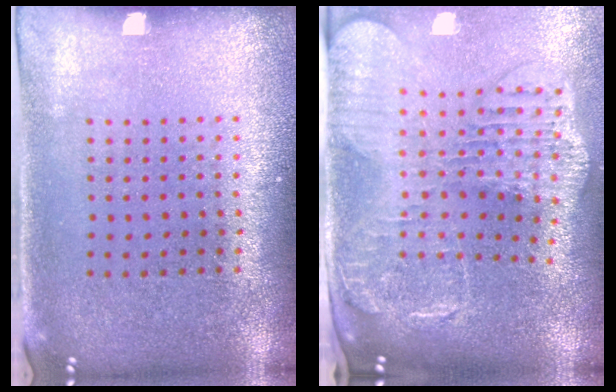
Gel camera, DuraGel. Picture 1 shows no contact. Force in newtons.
{"total": 2.9, "press": 2.5, "slide": 1.5}